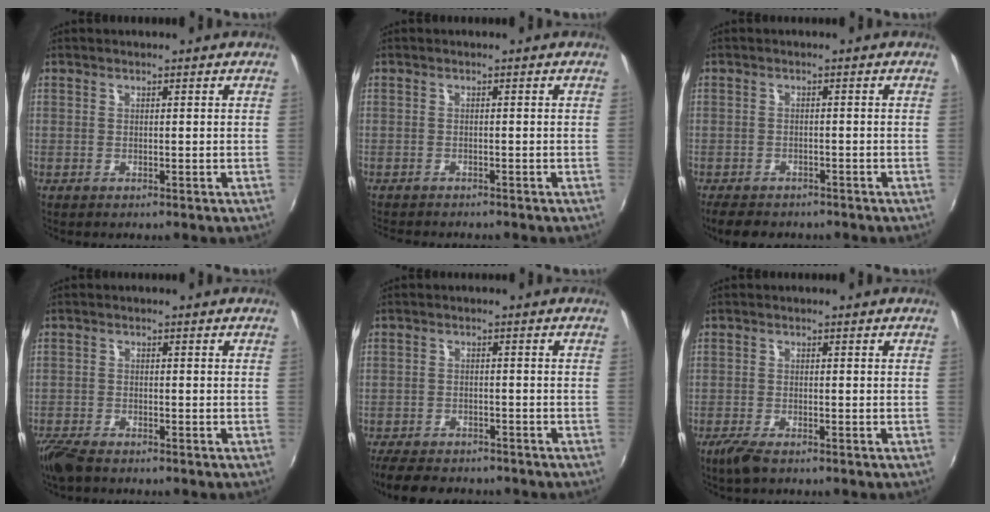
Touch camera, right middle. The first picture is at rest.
{"total": 2.9, "force": [-2.8, 0.4, 0.8], "torque": [-0.025, -0.015, -0.048]}
{"total": 5.5, "force": [-4.6, 2.2, 2.0], "torque": [-0.052, -0.012, -0.075]}
{"total": 5.4, "force": [-4.5, 1.5, 2.7], "torque": [-0.076, -0.023, -0.088]}
{"total": 9.3, "force": [-8.0, 3.3, 3.5], "torque": [-0.090, -0.015, -0.129]}
{"total": 3.6, "force": [-2.6, 1.0, 2.3], "torque": [-0.060, -0.011, -0.050]}